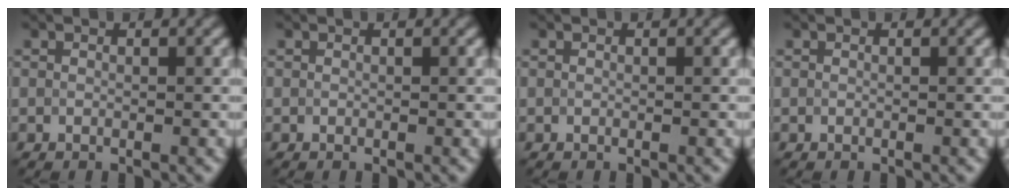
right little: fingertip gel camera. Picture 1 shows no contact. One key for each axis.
{"total": 0.0}
{"total": 0.0}
{"total": 0.0}